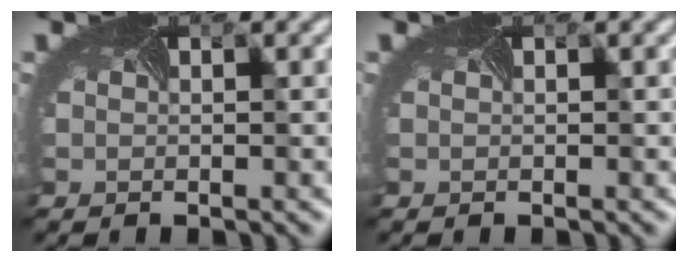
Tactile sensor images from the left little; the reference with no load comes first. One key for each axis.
{"total": 0.0}